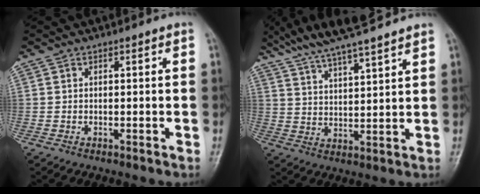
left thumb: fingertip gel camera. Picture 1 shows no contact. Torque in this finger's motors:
{"motor_torque": [0.93, -0.69, 1.38, -1.40, 0.22]}